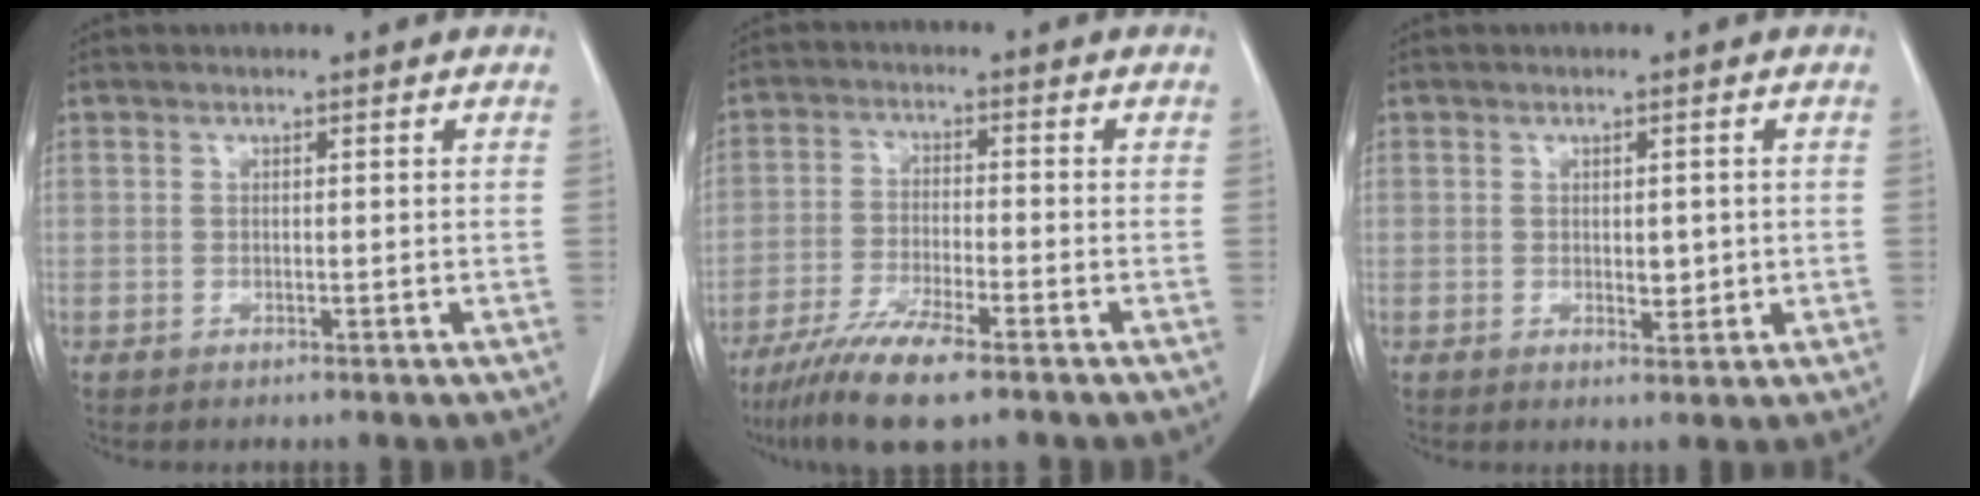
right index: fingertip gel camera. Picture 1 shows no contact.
{"total": 9.1, "force": [-6.5, 1.0, 6.2], "torque": [-0.116, -0.025, -0.118]}
{"total": 1.5, "force": [0.0, 0.8, 1.2], "torque": [-0.016, -0.002, 0.004]}